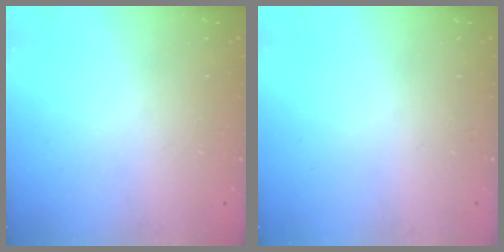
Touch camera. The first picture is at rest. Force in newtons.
{"total": 0.0}